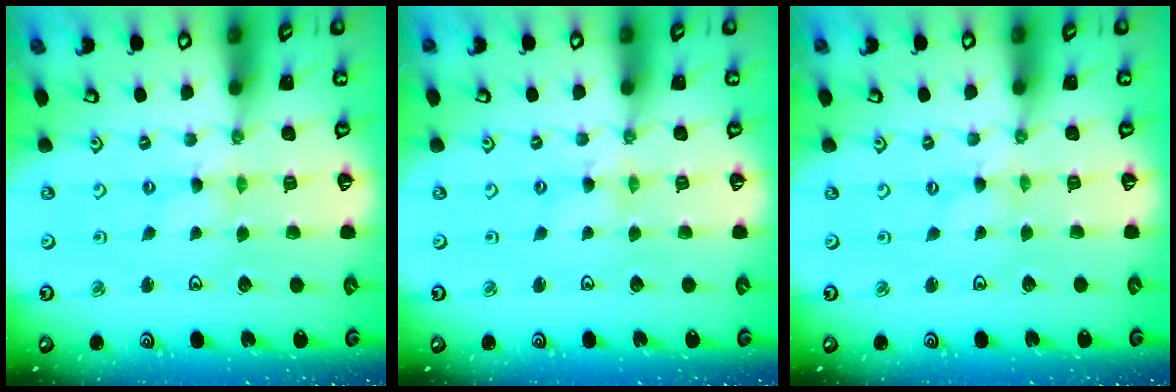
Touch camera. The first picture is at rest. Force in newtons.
{"total": 1.3, "press": 1.2, "slide": 0.2}
{"total": 0.0}